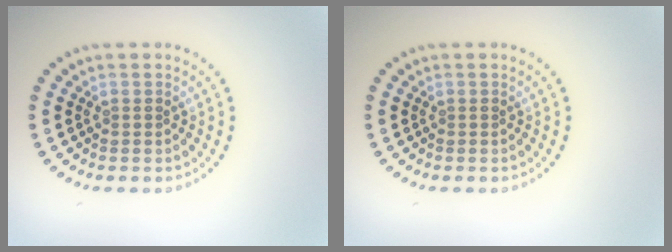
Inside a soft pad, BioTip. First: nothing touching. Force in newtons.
{"total": 0.0}